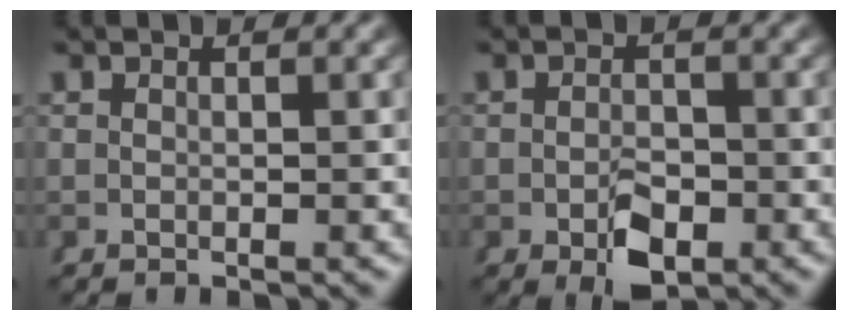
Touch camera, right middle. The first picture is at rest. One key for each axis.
{"total": 4.1, "fx": -1.9, "fy": 2.2, "fz": 2.9, "tx": -0.037, "ty": -0.024, "tz": -0.020}